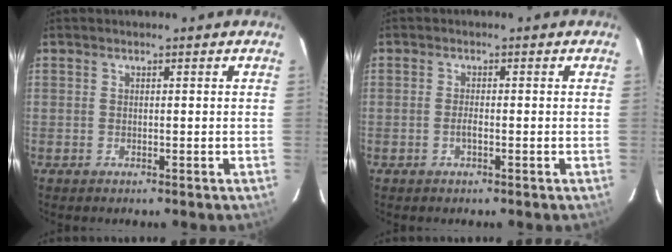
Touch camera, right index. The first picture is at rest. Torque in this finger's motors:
{"motor_torque": [0.31, -0.18, 0.24, 0.04]}